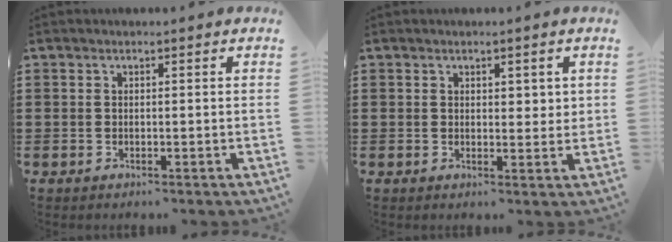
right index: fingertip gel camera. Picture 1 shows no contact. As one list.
[{"total": 1.7, "force": [1.2, 0.9, 0.6], "torque": [0.001, 0.000, 0.019]}]